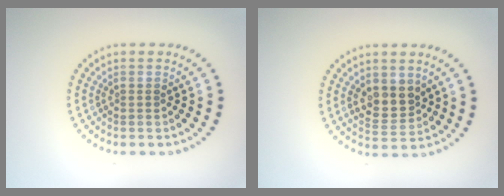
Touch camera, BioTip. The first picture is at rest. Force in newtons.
{"total": 2.9, "press": 2.7, "slide": 1.0}